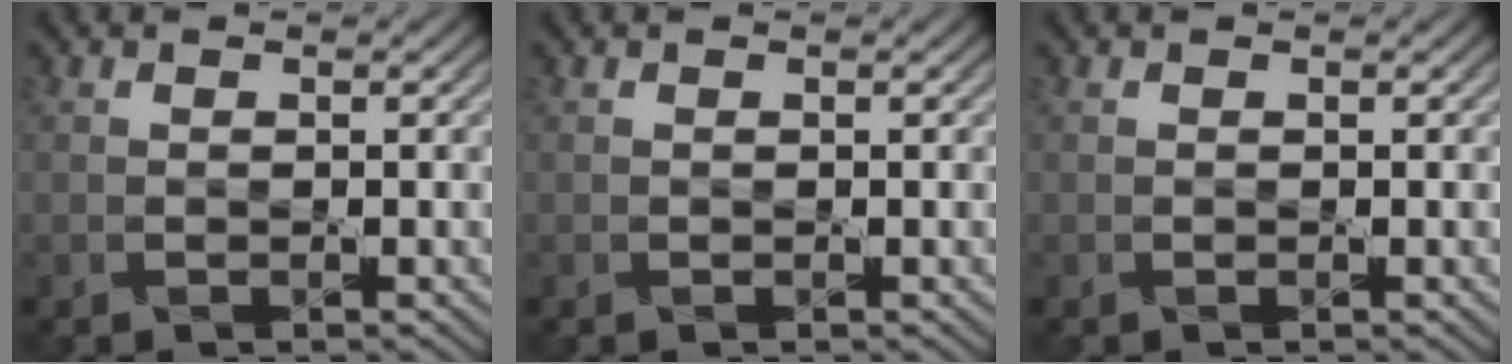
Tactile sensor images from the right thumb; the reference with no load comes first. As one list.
[{"total": 0.0}, {"total": 0.0}]